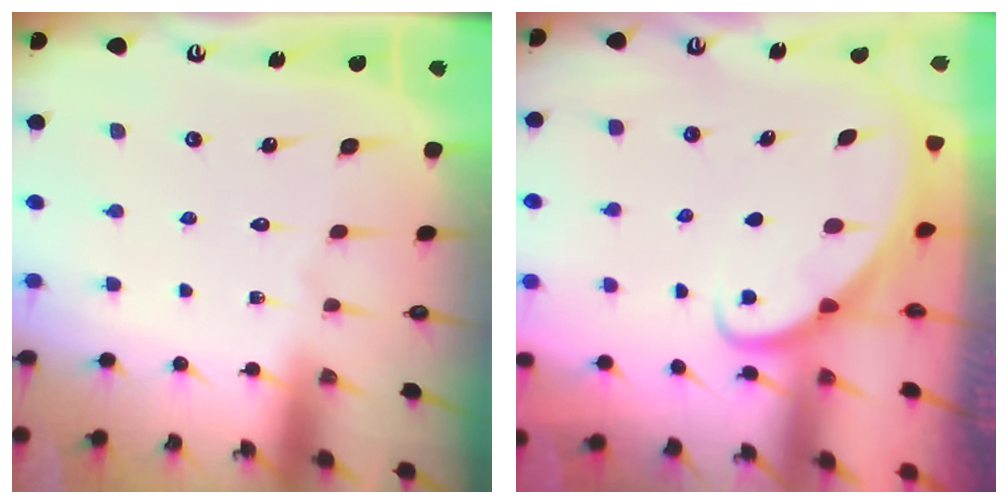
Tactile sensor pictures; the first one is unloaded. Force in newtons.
{"total": 2.0, "press": 2.0, "slide": 0.3}